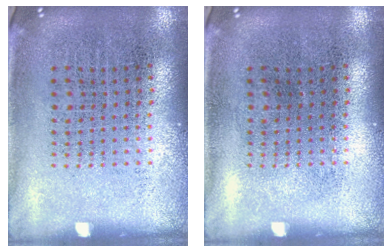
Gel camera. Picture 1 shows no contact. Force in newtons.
{"total": 0.0}